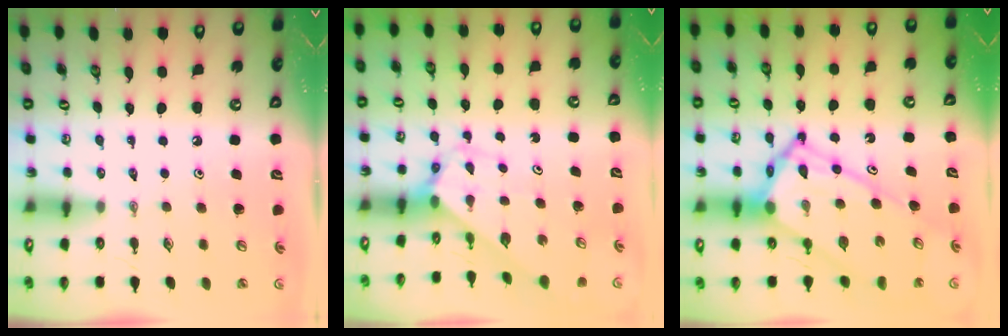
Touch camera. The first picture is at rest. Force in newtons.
{"total": 2.9, "press": 2.9, "slide": 0.2}
{"total": 19.7, "press": 19.6, "slide": 1.6}